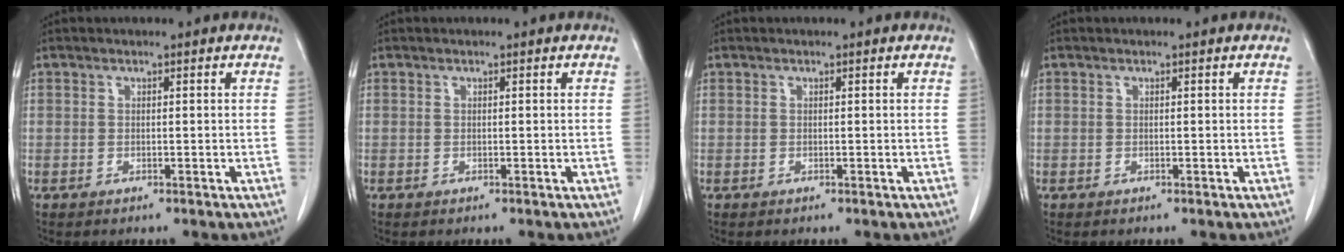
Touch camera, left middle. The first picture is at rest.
{"total": 0.0}
{"total": 0.0}
{"total": 0.0}